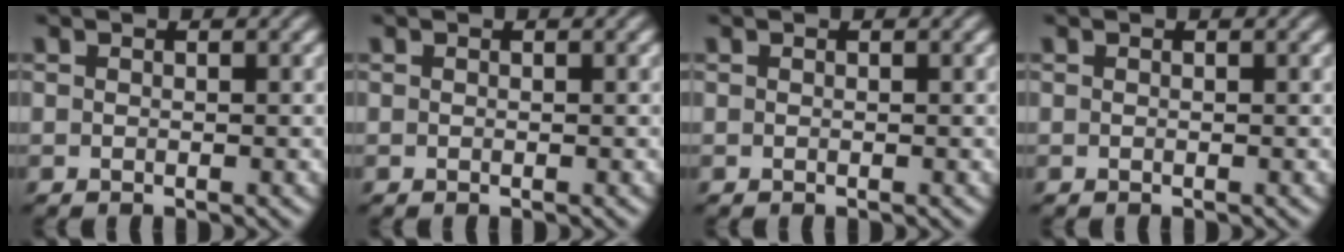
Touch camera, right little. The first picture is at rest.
{"total": 0.0}
{"total": 0.0}
{"total": 0.0}